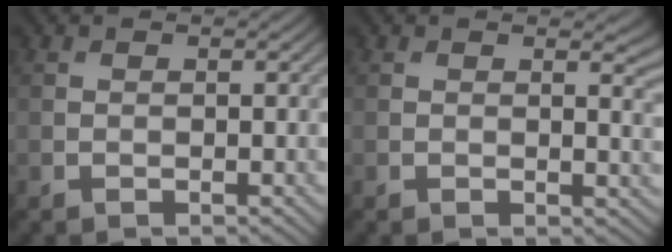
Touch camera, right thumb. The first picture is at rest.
{"total": 2.4, "force": [0.9, 0.6, 2.2], "torque": [-0.029, -0.003, 0.014]}